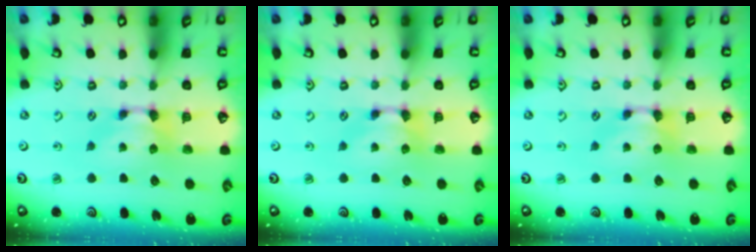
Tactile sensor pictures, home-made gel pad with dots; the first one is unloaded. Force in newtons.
{"total": 0.0}
{"total": 0.0}